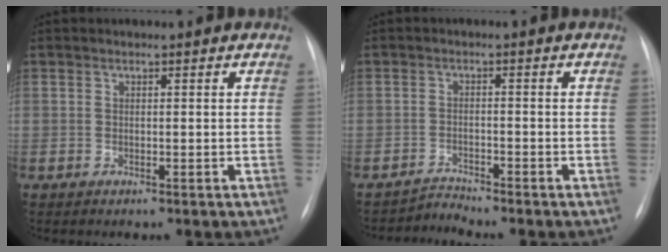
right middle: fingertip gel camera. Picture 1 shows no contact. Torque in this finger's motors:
{"motor_torque": [-0.19, -0.07, -0.10, -0.02]}